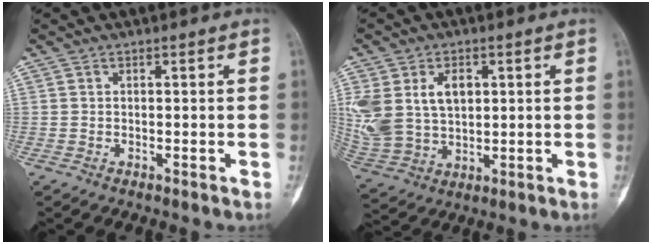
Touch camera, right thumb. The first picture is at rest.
{"total": 14.5, "force": [3.5, 10.0, 9.9], "torque": [-0.212, -0.001, 0.084]}